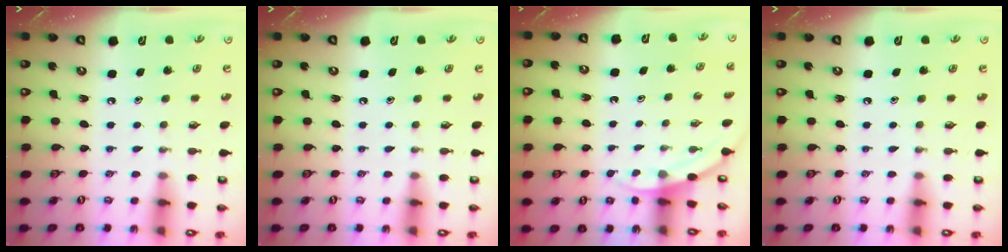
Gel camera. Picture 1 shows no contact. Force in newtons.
{"total": 0.0}
{"total": 2.6, "press": 2.6, "slide": 0.1}
{"total": 0.0}